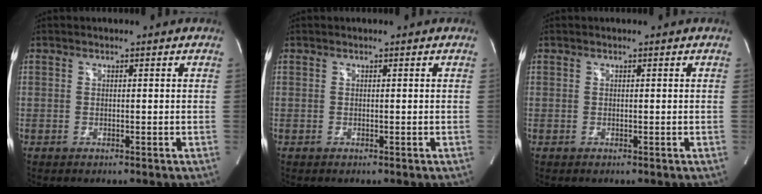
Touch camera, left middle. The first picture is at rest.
{"total": 0.0}
{"total": 0.0}